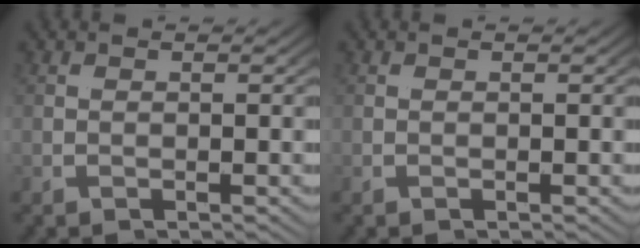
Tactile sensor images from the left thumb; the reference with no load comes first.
{"total": 0.0}